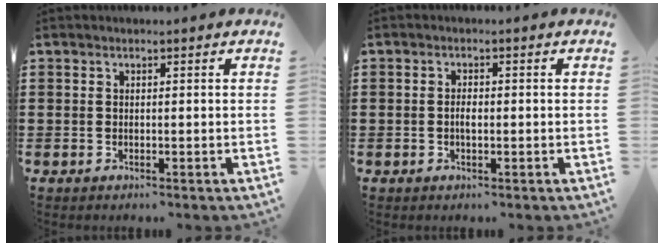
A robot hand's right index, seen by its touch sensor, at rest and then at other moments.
{"total": 1.5, "force": [-0.2, 0.6, 1.3], "torque": [-0.025, 0.000, -0.004]}